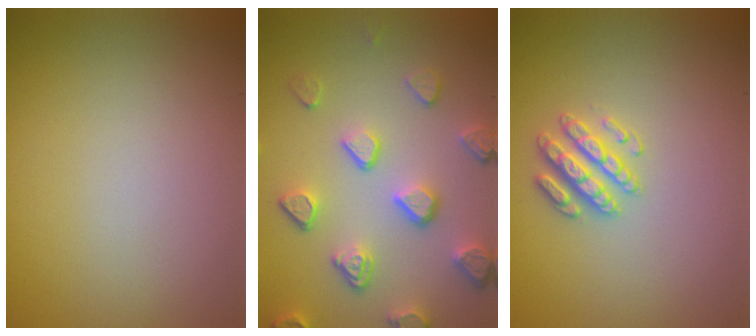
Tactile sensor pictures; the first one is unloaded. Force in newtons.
{"total": 5.1, "press": 4.0, "slide": 3.2}
{"total": 2.6, "press": 2.6, "slide": 0.6}